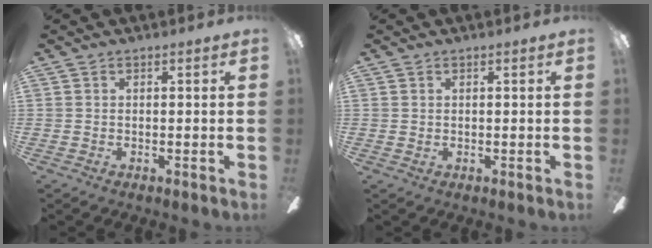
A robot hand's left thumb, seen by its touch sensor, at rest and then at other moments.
{"total": 0.6, "force": [0.3, 0.3, 0.3], "torque": [-0.007, 0.003, 0.006]}